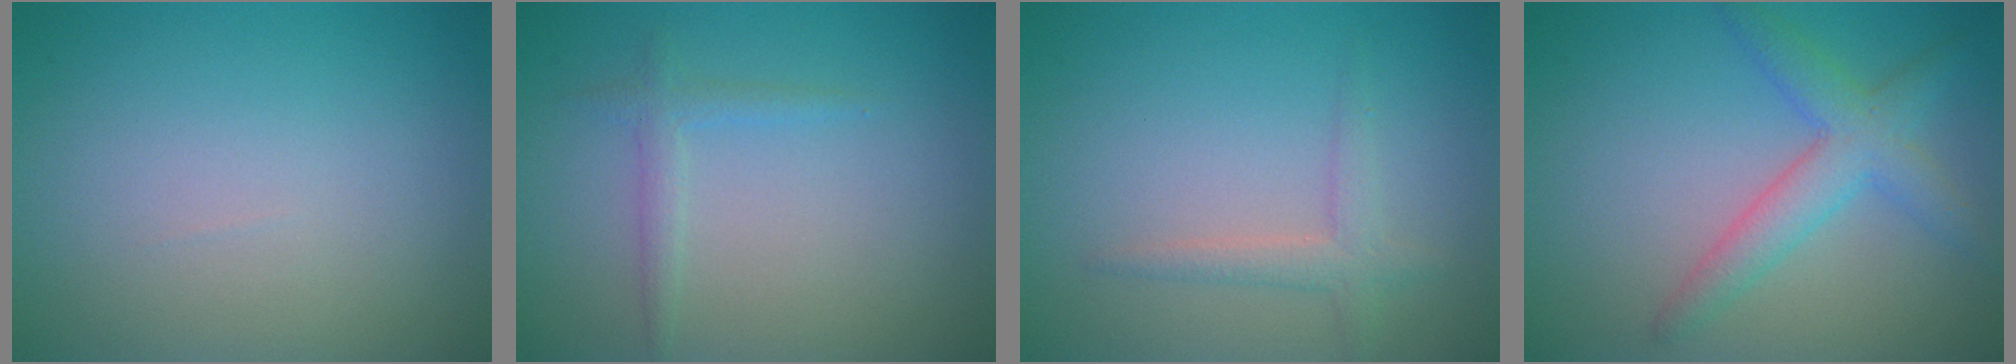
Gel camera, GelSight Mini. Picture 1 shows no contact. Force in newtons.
{"total": 1.3, "press": 1.3, "slide": 0.0}
{"total": 1.9, "press": 1.9, "slide": 0.1}
{"total": 3.9, "press": 3.9, "slide": 0.2}